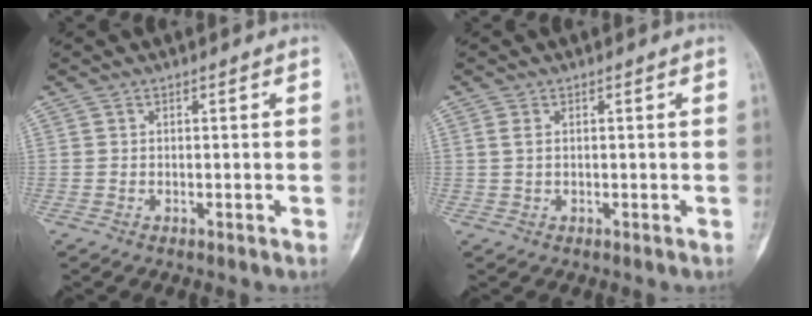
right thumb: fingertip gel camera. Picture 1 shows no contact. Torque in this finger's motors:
{"motor_torque": [-0.59, 0.04, 0.43, -0.02, 0.05]}